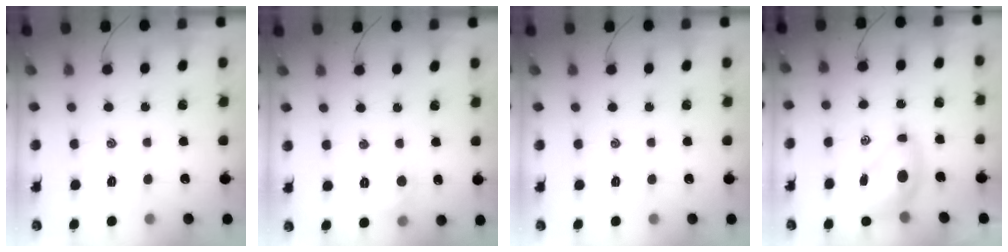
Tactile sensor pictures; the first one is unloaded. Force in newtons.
{"total": 4.1, "press": 3.8, "slide": 1.4}
{"total": 0.0}
{"total": 6.7, "press": 6.6, "slide": 1.1}